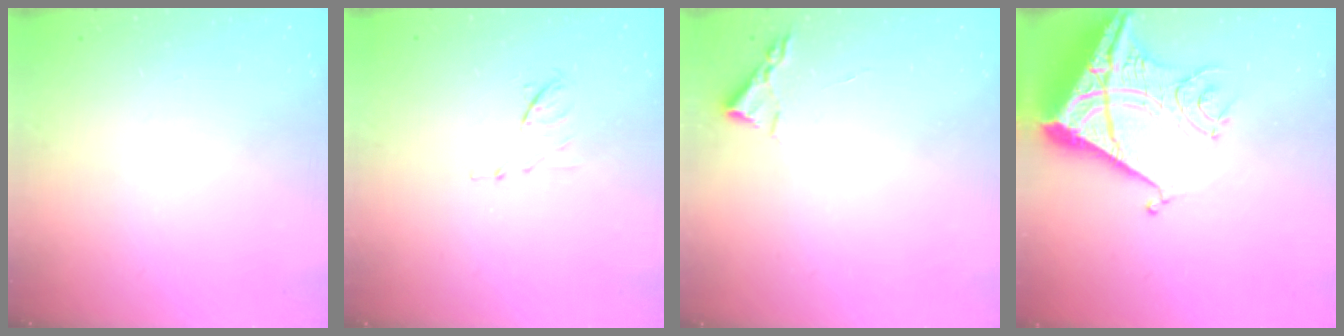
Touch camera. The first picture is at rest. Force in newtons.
{"total": 6.2, "press": 6.2, "slide": 0.9}
{"total": 2.2, "press": 2.2, "slide": 0.3}
{"total": 15.2, "press": 15.1, "slide": 1.8}